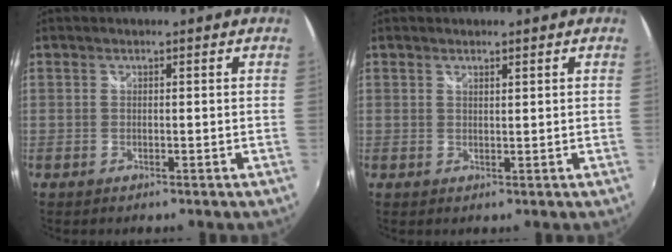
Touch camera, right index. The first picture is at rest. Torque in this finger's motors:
{"motor_torque": [-0.19, 0.31, 0.04, 0.00]}